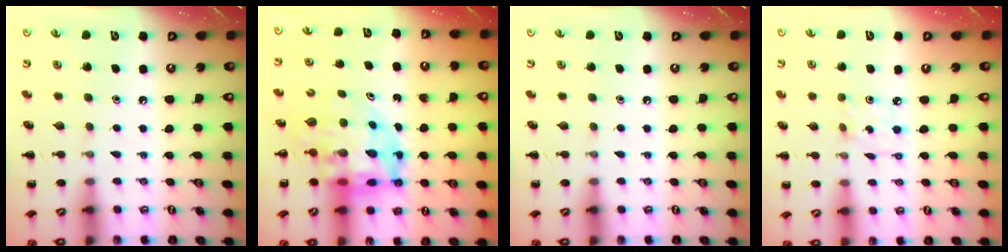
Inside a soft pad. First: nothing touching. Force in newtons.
{"total": 10.3, "press": 9.8, "slide": 3.1}
{"total": 0.0}
{"total": 3.2, "press": 3.0, "slide": 1.0}